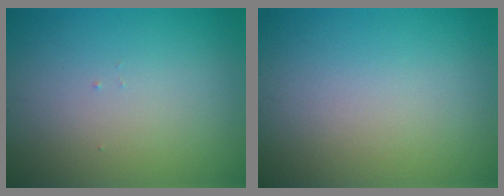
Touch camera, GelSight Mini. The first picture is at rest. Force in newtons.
{"total": 0.0}